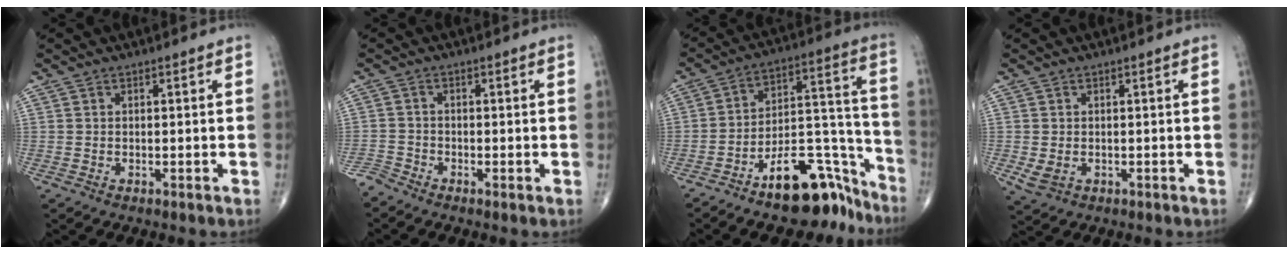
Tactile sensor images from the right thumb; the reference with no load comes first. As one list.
[{"total": 2.3, "force": [-2.2, 0.5, 0.4], "torque": [-0.006, -0.011, -0.051]}, {"total": 16.3, "force": [-11.8, 6.7, 9.1], "torque": [-0.087, 0.121, -0.185]}, {"total": 2.7, "force": [-0.4, 2.0, 1.7], "torque": [-0.035, -0.005, 0.002]}]